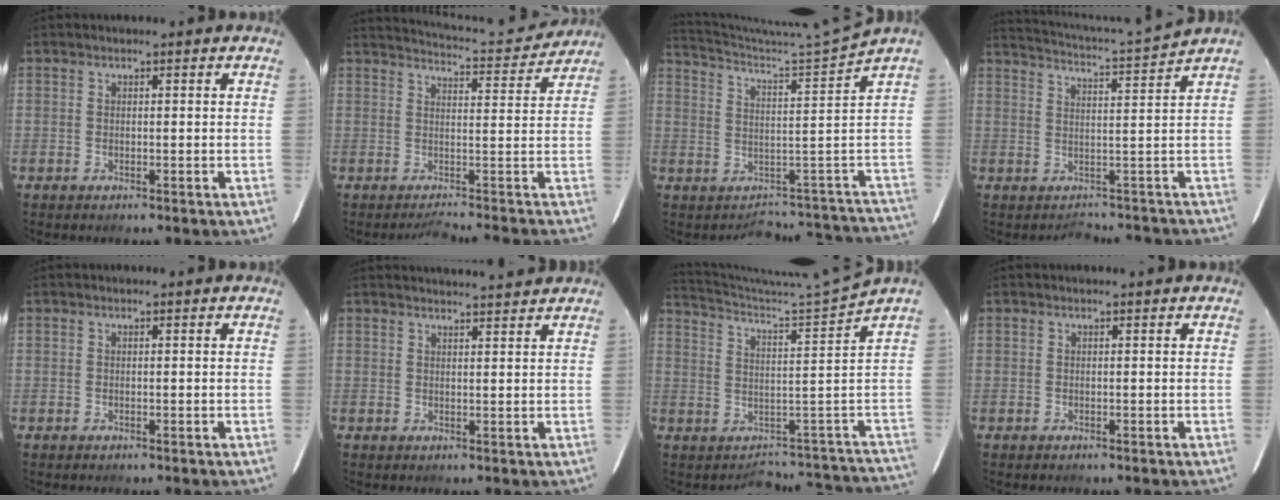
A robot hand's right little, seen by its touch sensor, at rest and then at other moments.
{"total": 9.9, "force": [8.6, -0.7, 4.9], "torque": [-0.114, 0.025, 0.107]}
{"total": 8.2, "force": [-1.0, -3.1, 7.5], "torque": [-0.091, 0.022, 0.008]}
{"total": 6.3, "force": [4.4, -1.5, 4.3], "torque": [-0.108, 0.004, 0.071]}
{"total": 0.0}
{"total": 7.8, "force": [7.6, -0.1, 1.8], "torque": [-0.024, 0.016, 0.091]}
{"total": 8.1, "force": [-0.8, -3.1, 7.5], "torque": [-0.091, 0.019, 0.011]}
{"total": 0.0}